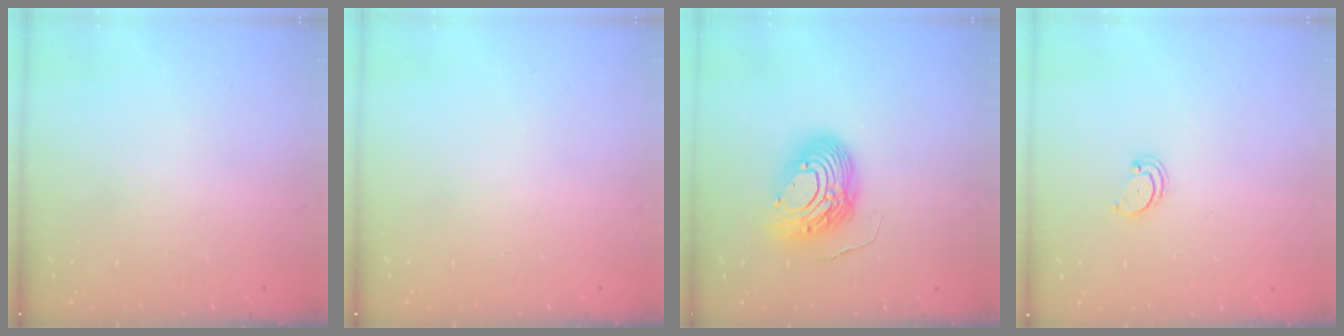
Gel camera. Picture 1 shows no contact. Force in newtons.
{"total": 0.0}
{"total": 12.0, "press": 12.0, "slide": 1.1}
{"total": 2.4, "press": 2.3, "slide": 0.5}